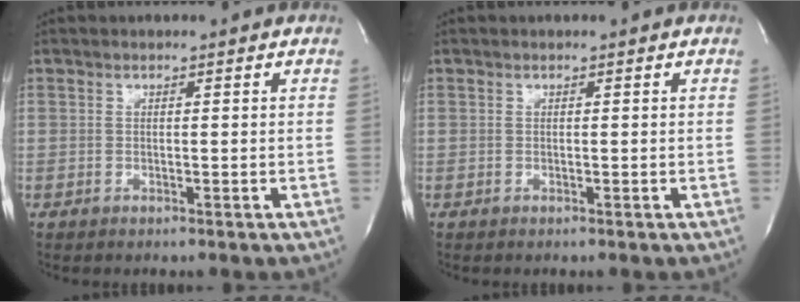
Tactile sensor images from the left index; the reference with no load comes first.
{"total": 0.0}